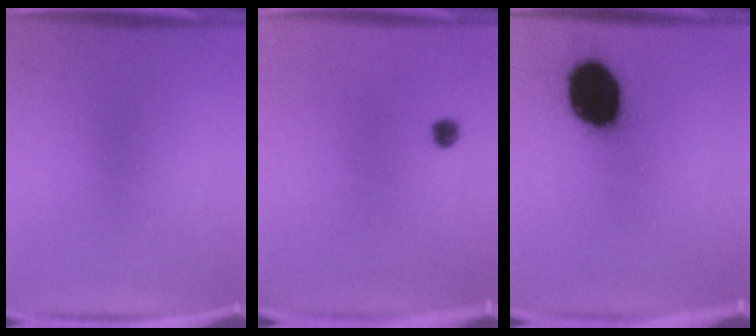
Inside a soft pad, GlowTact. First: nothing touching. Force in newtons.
{"total": 1.8}
{"total": 19.0}